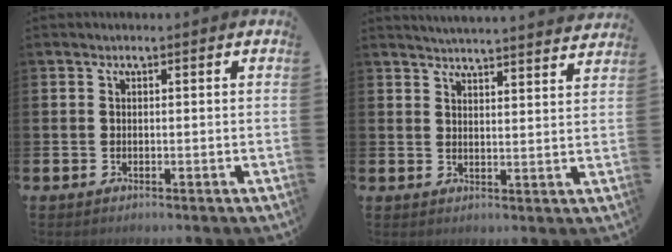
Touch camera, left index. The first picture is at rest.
{"total": 4.6, "force": [4.6, -0.5, 0.2], "torque": [-0.013, -0.031, 0.082]}